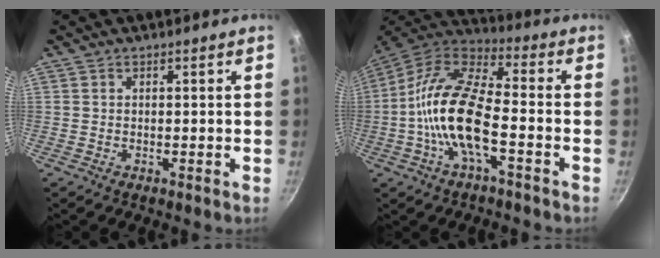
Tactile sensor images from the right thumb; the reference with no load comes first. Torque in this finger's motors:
{"motor_torque": [1.80, 3.21, 2.05, -0.05, 0.67]}